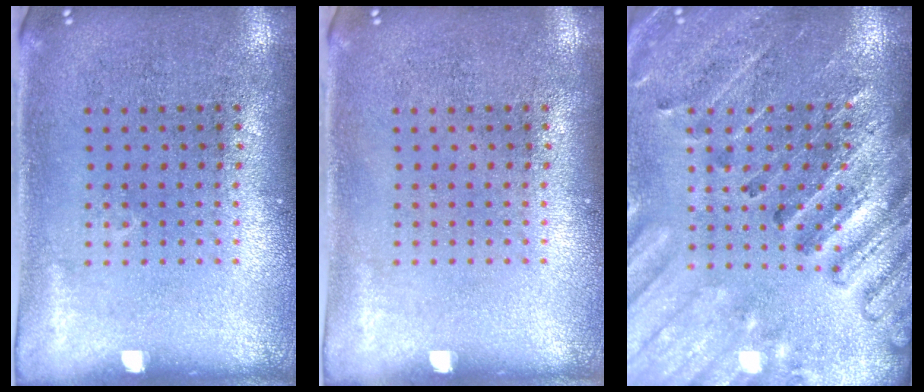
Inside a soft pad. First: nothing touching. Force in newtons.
{"total": 0.0}
{"total": 2.7, "press": 2.6, "slide": 0.2}